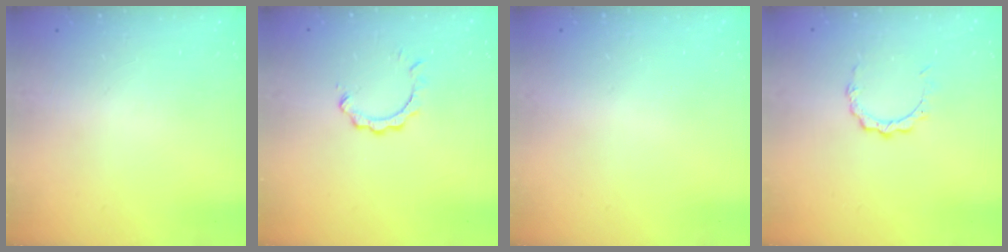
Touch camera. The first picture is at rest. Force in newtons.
{"total": 2.3, "press": 2.3, "slide": 0.2}
{"total": 1.6, "press": 1.6, "slide": 0.1}
{"total": 4.3, "press": 4.2, "slide": 0.4}